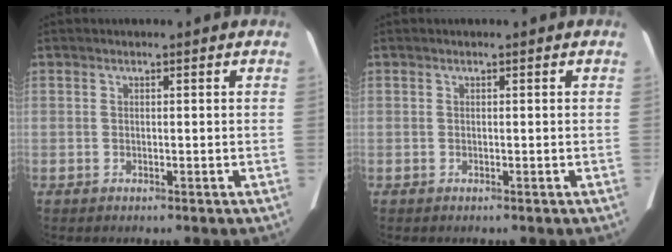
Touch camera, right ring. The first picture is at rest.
{"total": 0.0}